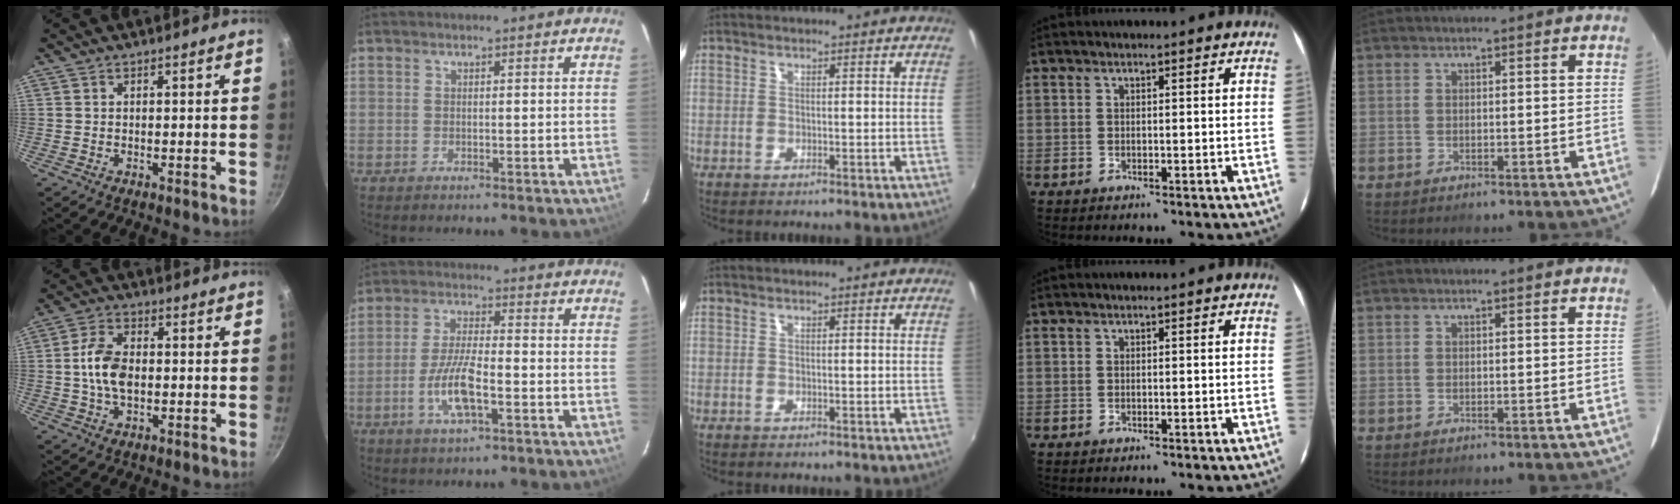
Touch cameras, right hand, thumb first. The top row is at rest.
{"thumb": {"total": 8.2, "force": [-0.2, 5.0, 6.5], "torque": [-0.120, 0.014, -0.009]}, "index": {"total": 8.7, "force": [-3.4, 2.3, 7.6], "torque": [-0.158, -0.002, -0.067]}}